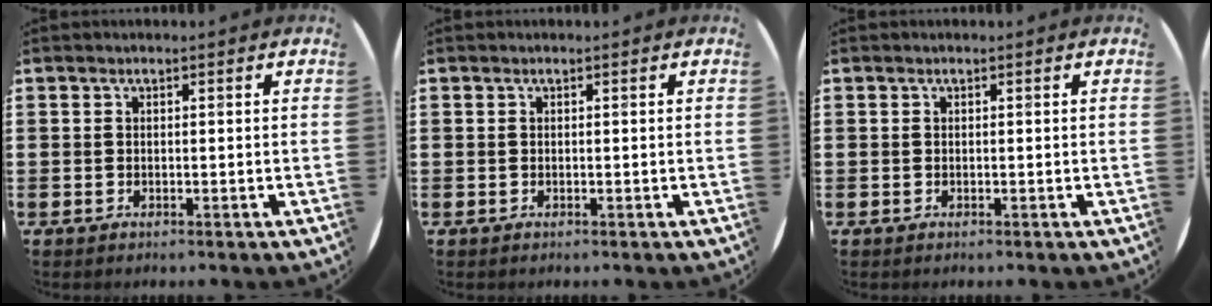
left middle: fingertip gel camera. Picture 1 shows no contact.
{"total": 0.0}
{"total": 0.0}